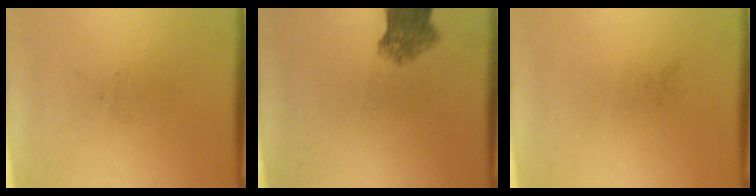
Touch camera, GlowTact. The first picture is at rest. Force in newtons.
{"total": 5.5}
{"total": 0.0}